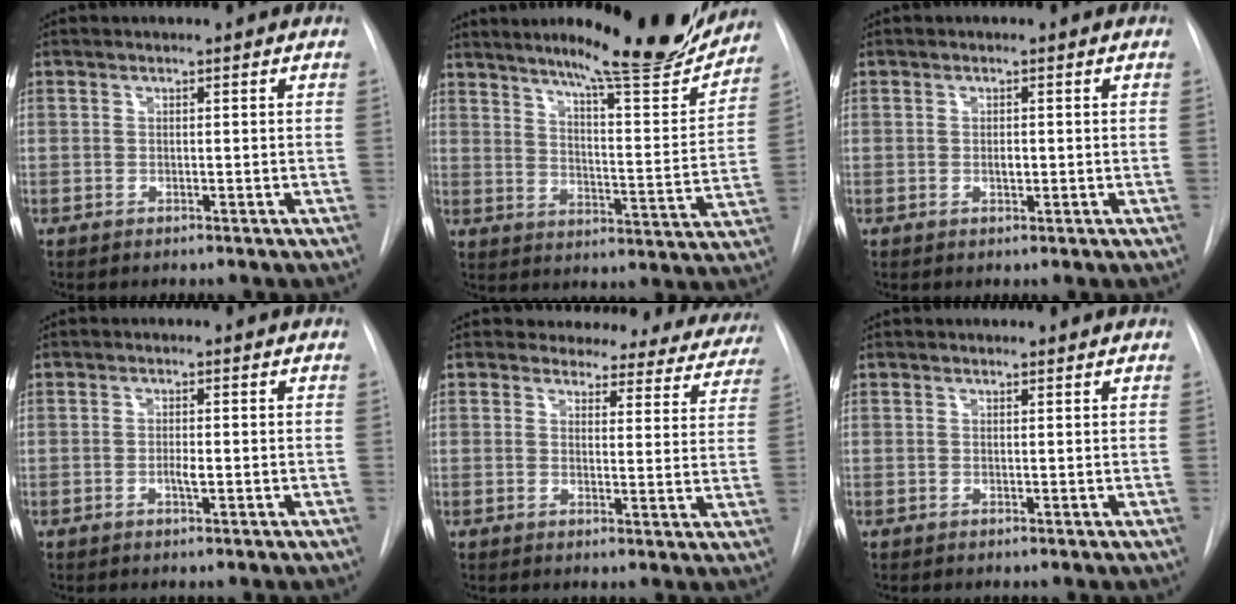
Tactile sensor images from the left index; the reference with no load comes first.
{"total": 19.0, "force": [16.5, 1.4, 9.2], "torque": [-0.127, -0.043, 0.222]}
{"total": 1.0, "force": [0.0, 0.5, 0.9], "torque": [-0.017, 0.000, 0.000]}
{"total": 1.4, "force": [-0.3, 0.3, 1.3], "torque": [-0.026, -0.001, -0.006]}
{"total": 17.6, "force": [16.3, 6.0, 2.8], "torque": [-0.006, -0.053, 0.159]}
{"total": 1.9, "force": [1.8, 0.4, 0.3], "torque": [-0.010, 0.016, 0.023]}